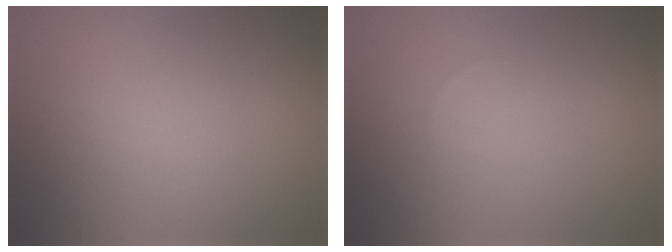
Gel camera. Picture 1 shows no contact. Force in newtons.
{"total": 0.0}